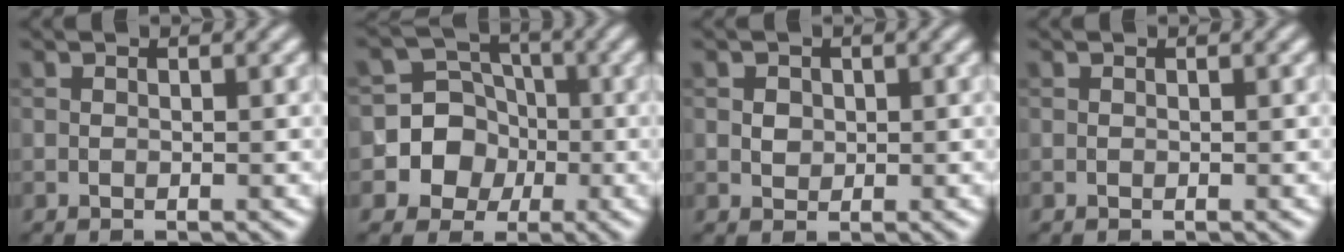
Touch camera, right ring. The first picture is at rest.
{"total": 9.1, "force": [-2.6, 8.5, 1.5], "torque": [-0.028, 0.009, -0.060]}
{"total": 1.2, "force": [0.2, 1.1, 0.5], "torque": [-0.009, -0.001, 0.004]}
{"total": 0.0}